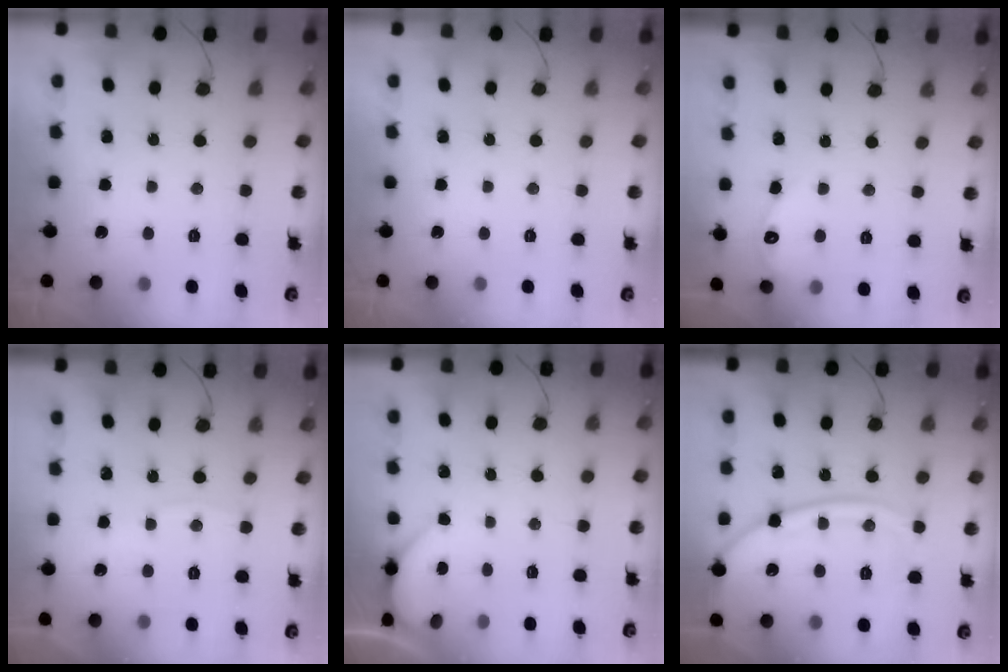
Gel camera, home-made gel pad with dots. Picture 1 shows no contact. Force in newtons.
{"total": 0.0}
{"total": 3.8, "press": 3.8, "slide": 0.5}
{"total": 3.8, "press": 3.7, "slide": 0.5}
{"total": 1.9, "press": 1.9, "slide": 0.1}
{"total": 15.4, "press": 15.3, "slide": 1.5}